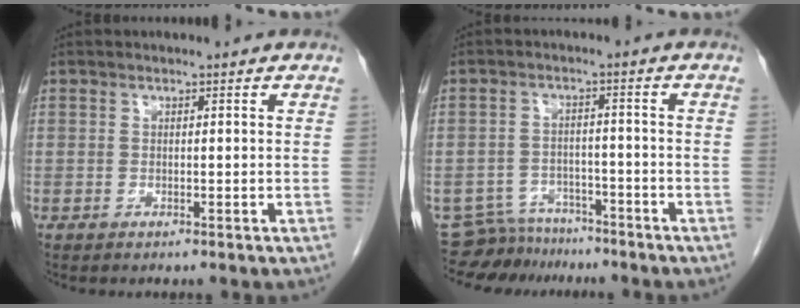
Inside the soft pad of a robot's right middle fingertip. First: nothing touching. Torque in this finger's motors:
{"motor_torque": [-0.49, -0.18, -0.05, -0.02]}